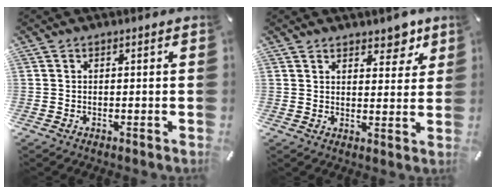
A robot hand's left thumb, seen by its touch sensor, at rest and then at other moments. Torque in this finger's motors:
{"motor_torque": [0.44, -0.23, 0.09, 0.18, 0.00]}